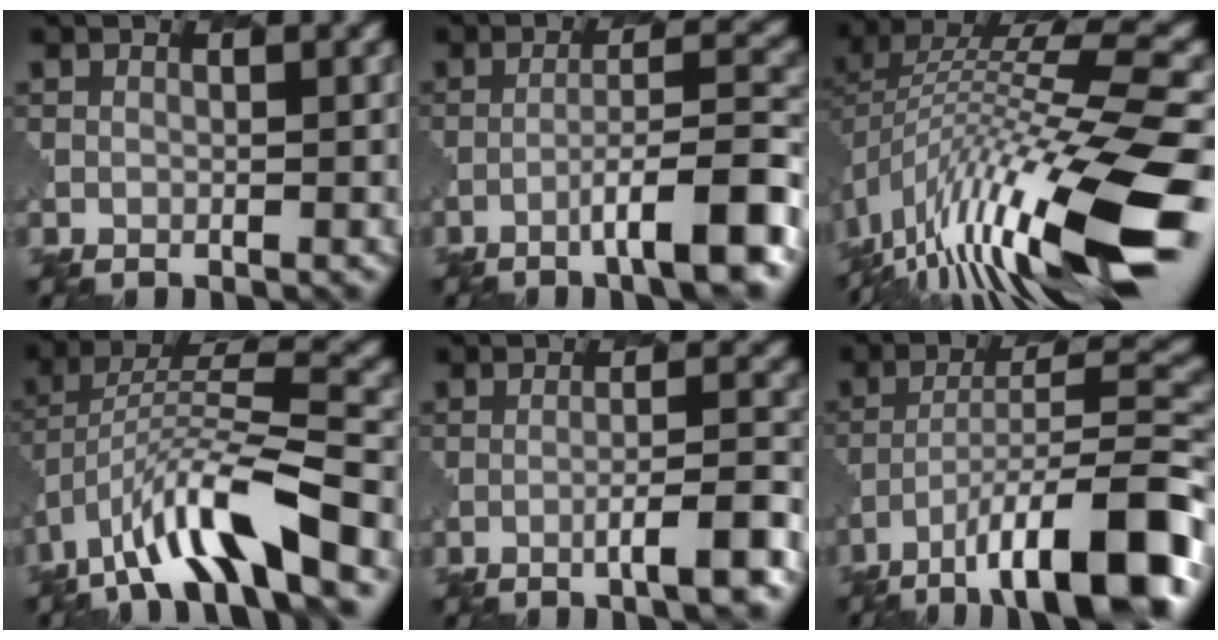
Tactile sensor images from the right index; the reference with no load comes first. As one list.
[{"total": 7.9, "force": [-4.4, 1.1, 6.5], "torque": [-0.091, 0.015, -0.071]}, {"total": 14.9, "force": [-6.4, 3.2, 13.1], "torque": [-0.242, 0.029, -0.114]}, {"total": 10.7, "force": [-6.1, 2.9, 8.4], "torque": [-0.152, 0.014, -0.112]}, {"total": 4.6, "force": [-2.3, 0.6, 4.0], "torque": [-0.052, 0.009, -0.041]}, {"total": 12.9, "force": [-8.1, 3.4, 9.4], "torque": [-0.144, 0.012, -0.135]}]